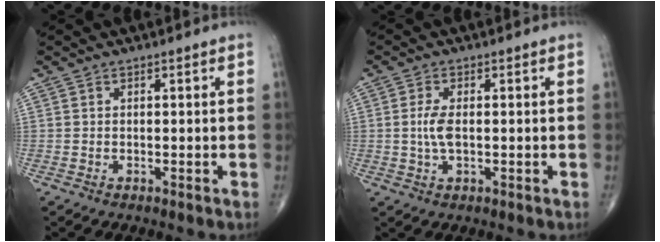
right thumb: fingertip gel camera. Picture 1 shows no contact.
{"total": 3.9, "force": [0.0, 1.7, 3.5], "torque": [-0.079, 0.001, -0.001]}